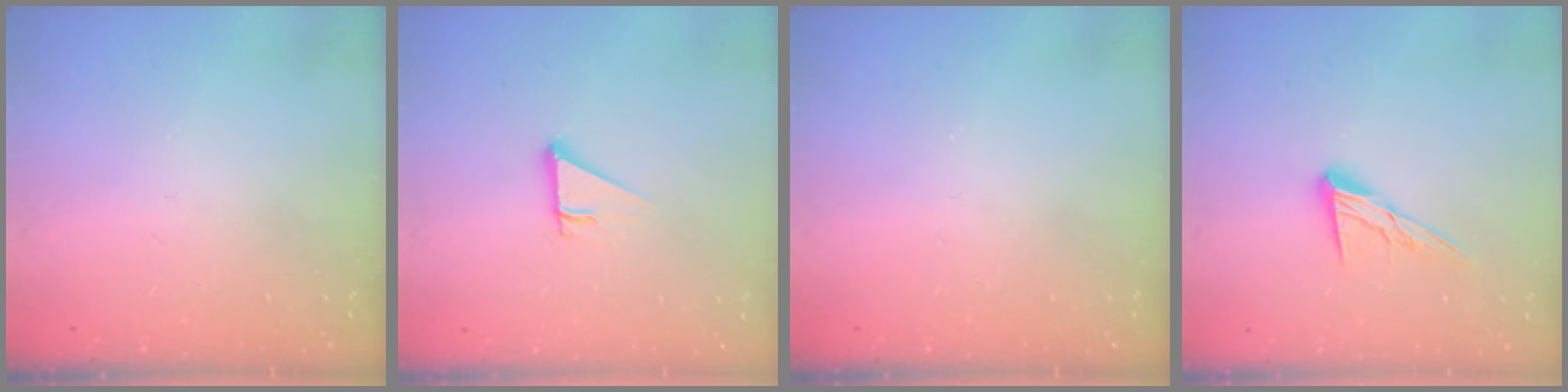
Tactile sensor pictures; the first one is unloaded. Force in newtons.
{"total": 2.7, "press": 2.7, "slide": 0.1}
{"total": 0.0}
{"total": 9.8, "press": 9.8, "slide": 0.5}